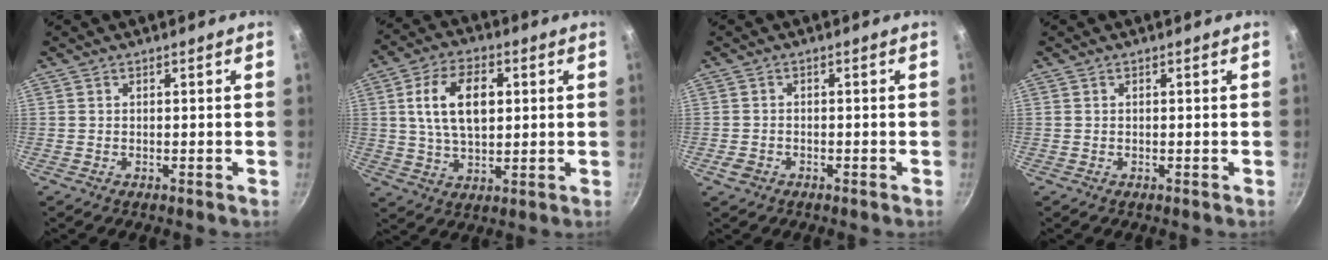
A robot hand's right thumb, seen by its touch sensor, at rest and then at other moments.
{"total": 12.4, "force": [2.4, 7.3, 9.8], "torque": [-0.157, 0.004, 0.040]}
{"total": 2.2, "force": [-1.2, 1.6, 1.0], "torque": [-0.021, 0.012, -0.021]}
{"total": 0.0}